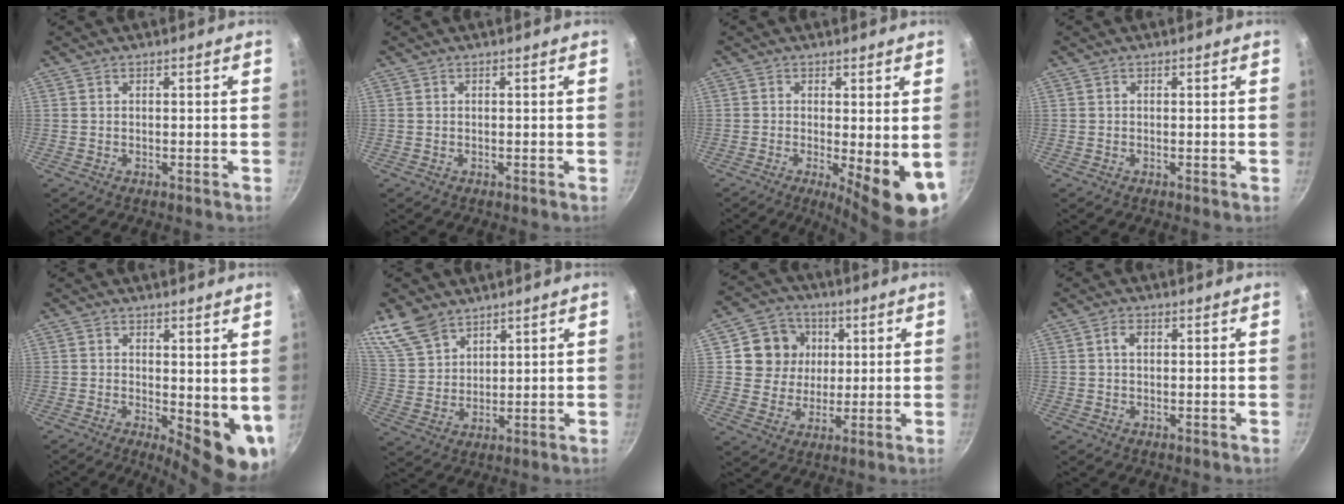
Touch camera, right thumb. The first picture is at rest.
{"total": 0.0}
{"total": 10.0, "force": [-1.6, 2.7, 9.5], "torque": [-0.112, -0.013, -0.014]}
{"total": 0.0}
{"total": 9.6, "force": [0.2, 4.1, 8.7], "torque": [-0.089, -0.013, 0.010]}
{"total": 9.3, "force": [7.1, 5.1, 3.3], "torque": [-0.047, -0.022, 0.153]}
{"total": 10.7, "force": [2.7, 9.7, 3.4], "torque": [-0.027, 0.002, 0.042]}
{"total": 1.9, "force": [0.4, 1.2, 1.4], "torque": [-0.022, 0.003, 0.006]}